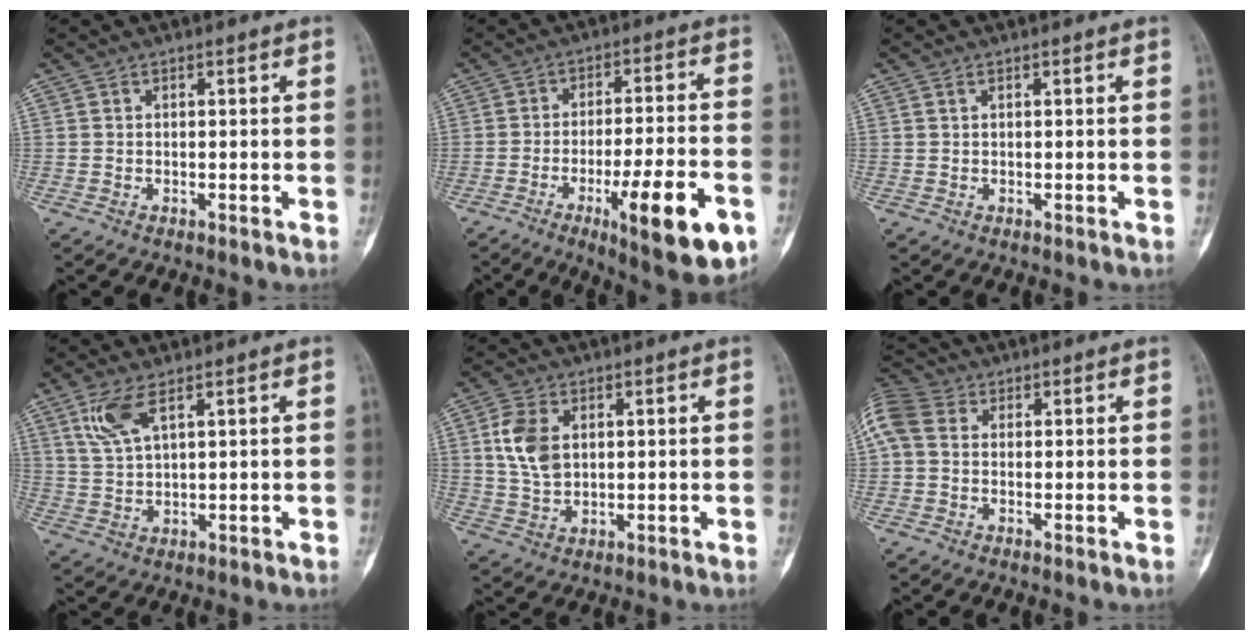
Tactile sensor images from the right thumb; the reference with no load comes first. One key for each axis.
{"total": 17.1, "fx": -7.0, "fy": 3.9, "fz": 15.1, "tx": -0.213, "ty": 0.017, "tz": -0.095}
{"total": 0.7, "fx": 0.4, "fy": 0.3, "fz": 0.5, "tx": -0.013, "ty": 0.005, "tz": 0.008}
{"total": 5.2, "fx": 3.2, "fy": 1.7, "fz": 3.7, "tx": -0.082, "ty": -0.012, "tz": 0.073}
{"total": 8.1, "fx": 2.0, "fy": 5.2, "fz": 5.9, "tx": -0.116, "ty": -0.003, "tz": 0.044}
{"total": 7.4, "fx": 1.3, "fy": 5.4, "fz": 5.0, "tx": -0.122, "ty": 0.023, "tz": 0.018}